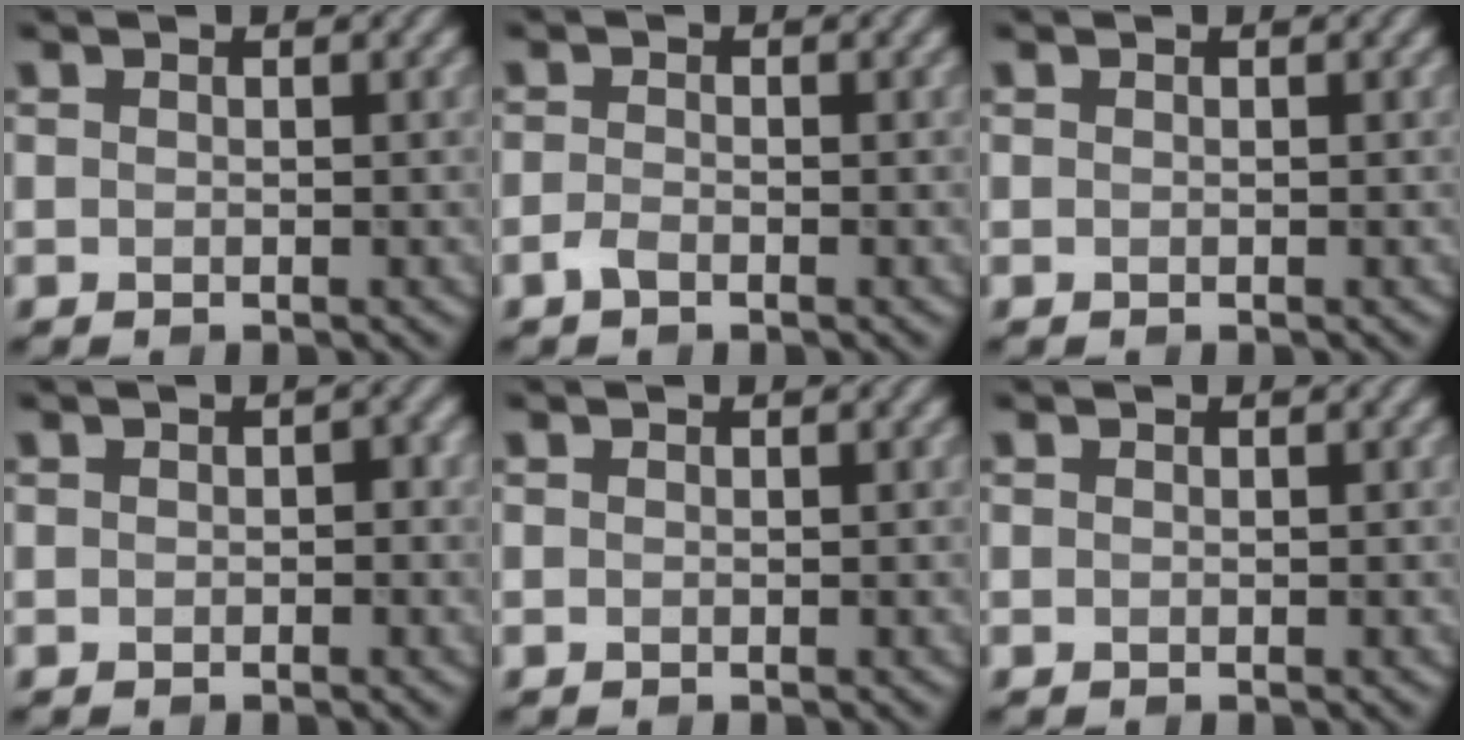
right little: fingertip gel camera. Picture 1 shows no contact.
{"total": 1.3, "force": [-1.1, 0.3, 0.7], "torque": [-0.018, 0.004, -0.021]}
{"total": 0.0}
{"total": 0.9, "force": [-0.4, 0.6, 0.5], "torque": [-0.005, 0.005, -0.007]}
{"total": 0.0}
{"total": 0.0}